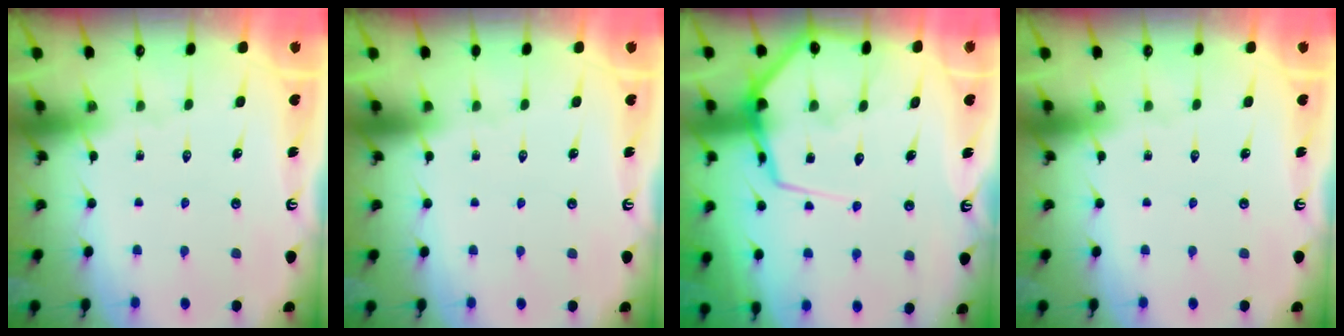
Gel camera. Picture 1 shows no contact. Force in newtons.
{"total": 0.0}
{"total": 13.1, "press": 13.0, "slide": 1.3}
{"total": 0.0}